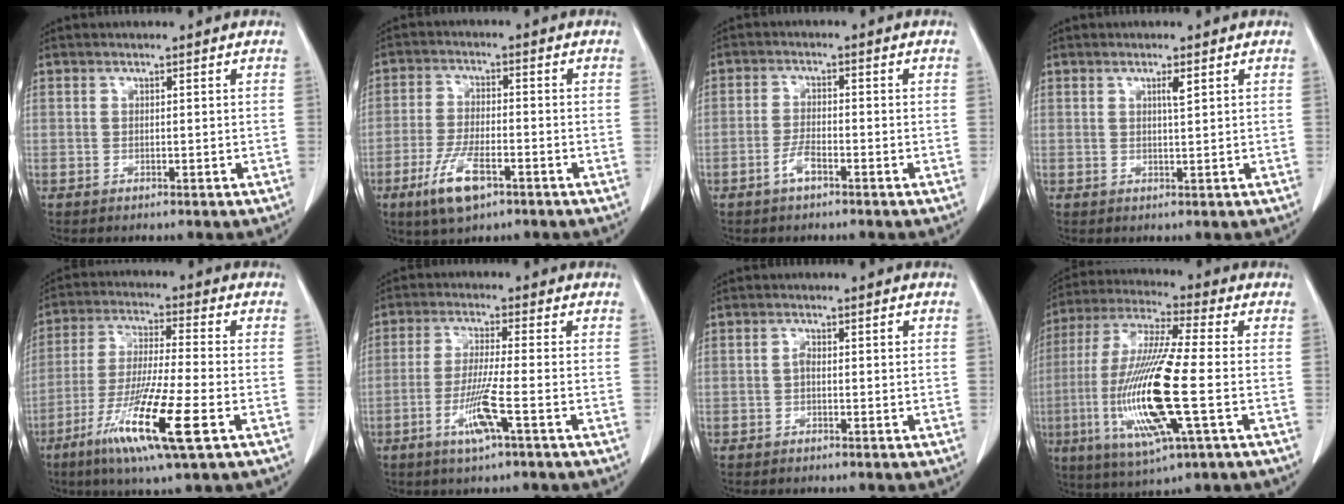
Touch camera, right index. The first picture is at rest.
{"total": 8.1, "force": [-4.4, 2.4, 6.3], "torque": [-0.130, -0.013, -0.075]}
{"total": 2.9, "force": [-1.8, 0.7, 2.2], "torque": [-0.043, 0.002, -0.037]}
{"total": 1.5, "force": [0.7, 0.0, 1.3], "torque": [-0.024, -0.003, 0.011]}
{"total": 14.7, "force": [-6.5, 0.2, 13.2], "torque": [-0.259, -0.036, -0.117]}
{"total": 6.9, "force": [-3.0, -0.4, 6.3], "torque": [-0.126, -0.012, -0.058]}
{"total": 1.6, "force": [-0.1, 0.7, 1.4], "torque": [-0.022, 0.004, -0.002]}
{"total": 17.8, "force": [-3.7, 1.4, 17.3], "torque": [-0.367, -0.016, -0.070]}